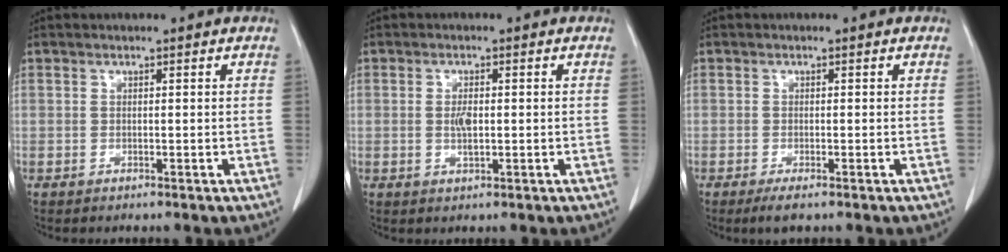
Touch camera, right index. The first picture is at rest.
{"total": 2.5, "force": [0.0, 0.8, 2.4], "torque": [-0.048, -0.002, 0.002]}
{"total": 2.1, "force": [-1.3, 0.3, 1.6], "torque": [-0.029, -0.006, -0.023]}